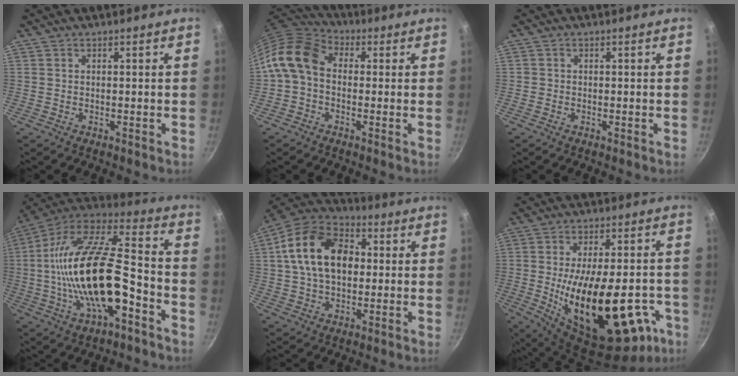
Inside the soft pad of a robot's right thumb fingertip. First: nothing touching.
{"total": 10.8, "force": [-0.1, 8.1, 7.2], "torque": [-0.124, 0.034, -0.023]}
{"total": 0.6, "force": [-0.2, 0.5, 0.1], "torque": [0.000, 0.001, -0.005]}
{"total": 25.6, "force": [-6.1, 10.8, 22.4], "torque": [-0.405, 0.041, -0.115]}
{"total": 17.4, "force": [2.5, 11.8, 12.5], "torque": [-0.191, 0.024, 0.027]}
{"total": 28.6, "force": [-7.8, 13.3, 24.1], "torque": [-0.349, 0.006, -0.094]}